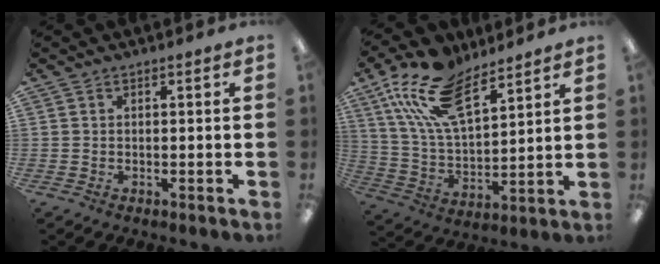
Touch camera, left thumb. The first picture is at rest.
{"total": 18.5, "force": [11.9, 8.4, 11.5], "torque": [-0.237, -0.043, 0.216]}